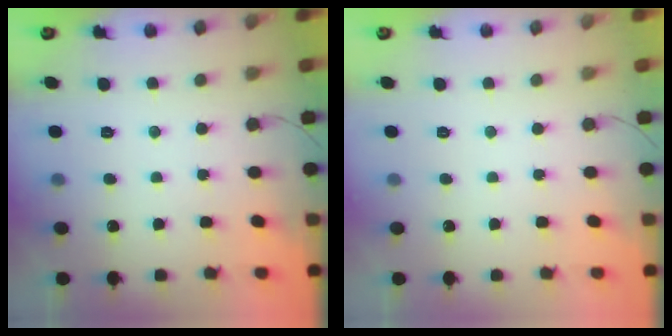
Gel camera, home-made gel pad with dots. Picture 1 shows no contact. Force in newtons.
{"total": 0.0}